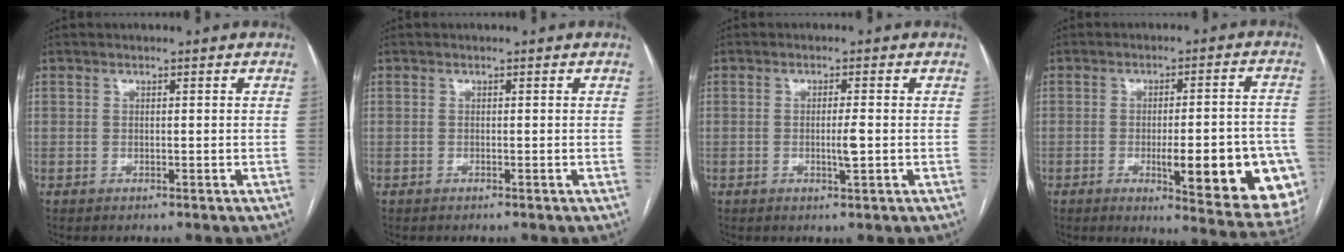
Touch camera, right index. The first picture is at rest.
{"total": 0.0}
{"total": 2.5, "force": [-0.4, 0.0, 2.5], "torque": [-0.046, -0.005, -0.006]}
{"total": 18.4, "force": [-5.7, 3.4, 17.1], "torque": [-0.127, 0.012, -0.053]}